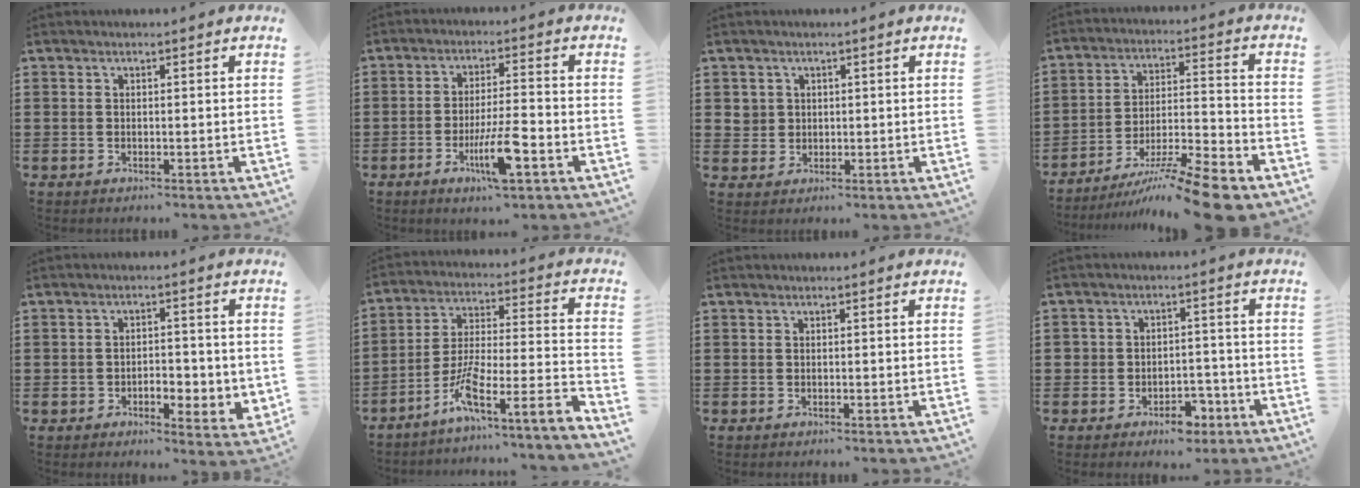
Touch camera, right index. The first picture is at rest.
{"total": 8.0, "force": [-3.4, 1.2, 7.1], "torque": [-0.146, -0.015, -0.063]}
{"total": 2.4, "force": [0.8, 2.3, 0.3], "torque": [-0.018, 0.010, 0.014]}
{"total": 10.9, "force": [-9.1, 0.2, 6.1], "torque": [-0.087, 0.023, -0.173]}
{"total": 4.6, "force": [-1.2, 3.0, 3.2], "torque": [-0.054, 0.006, -0.025]}
{"total": 8.4, "force": [-5.8, 0.4, 6.0], "torque": [-0.100, -0.012, -0.117]}
{"total": 0.0}
{"total": 4.3, "force": [-2.6, 2.7, 2.1], "torque": [-0.039, 0.010, -0.049]}